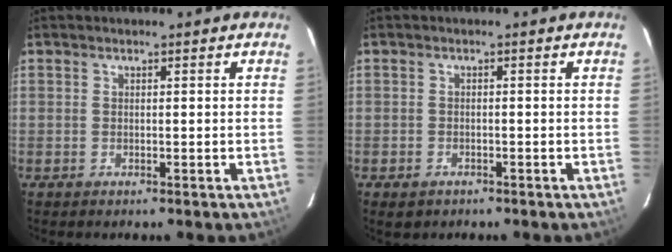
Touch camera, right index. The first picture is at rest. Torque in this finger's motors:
{"motor_torque": [0.02, -0.24, 0.06, 0.00]}